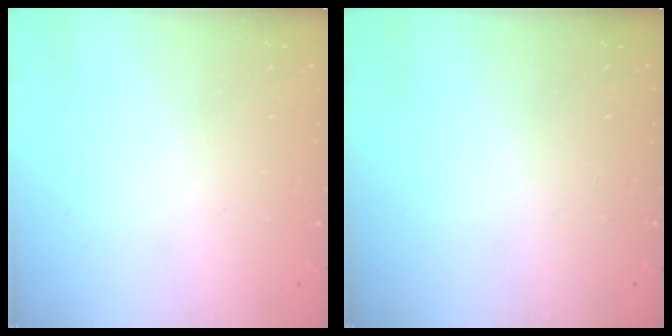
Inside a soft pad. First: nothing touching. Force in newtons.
{"total": 0.0}